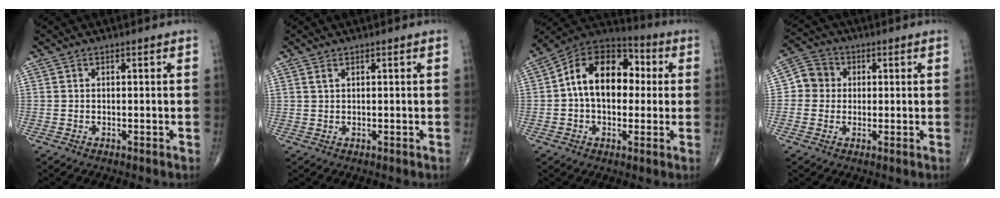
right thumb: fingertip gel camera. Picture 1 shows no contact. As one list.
[{"total": 0.8, "force": [0.6, 0.2, 0.5], "torque": [-0.010, 0.003, 0.015]}, {"total": 16.5, "force": [1.5, 11.0, 12.2], "torque": [-0.164, 0.037, 0.013]}, {"total": 5.7, "force": [0.4, 5.5, 1.3], "torque": [0.003, 0.012, -0.004]}]